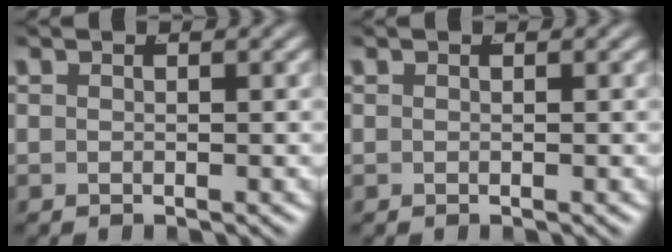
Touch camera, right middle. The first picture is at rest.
{"total": 0.0}